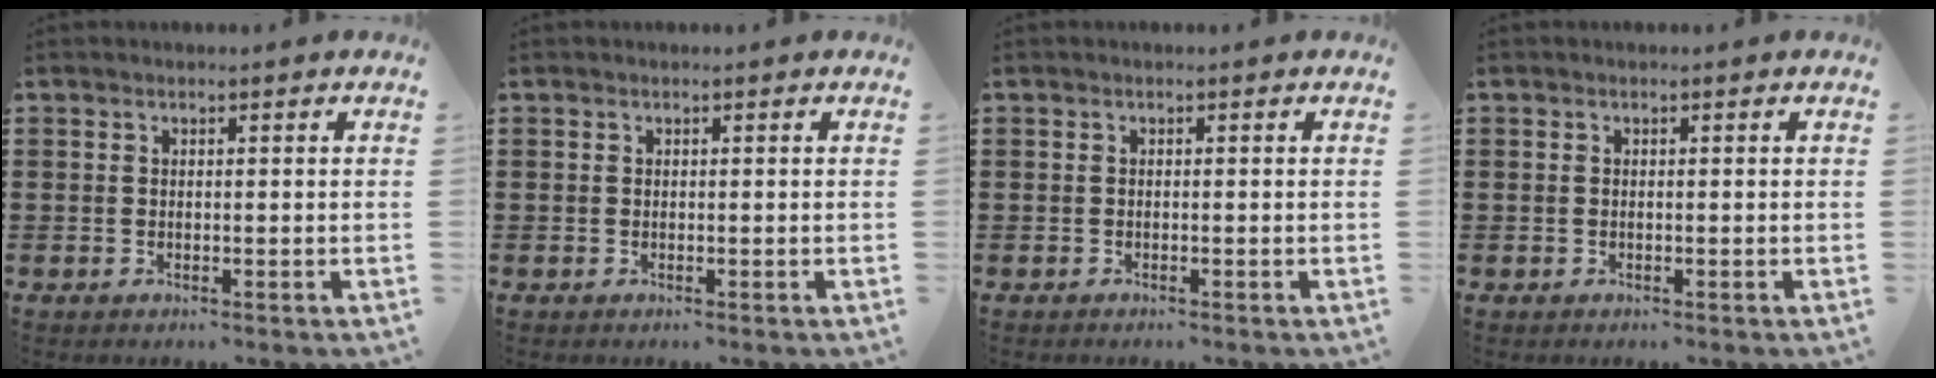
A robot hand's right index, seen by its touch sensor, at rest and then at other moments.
{"total": 0.0}
{"total": 0.0}
{"total": 0.0}